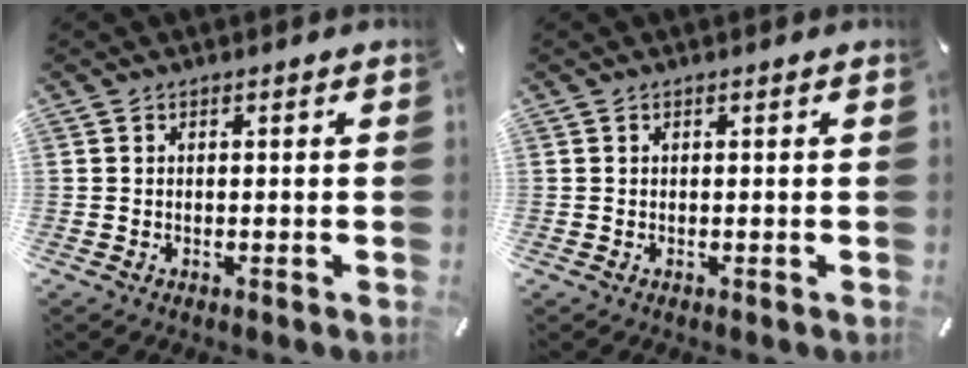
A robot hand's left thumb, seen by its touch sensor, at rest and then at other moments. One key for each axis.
{"total": 0.0}